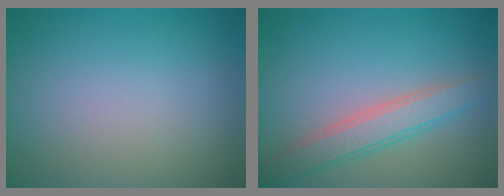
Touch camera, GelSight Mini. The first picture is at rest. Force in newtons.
{"total": 3.5, "press": 3.5, "slide": 0.2}